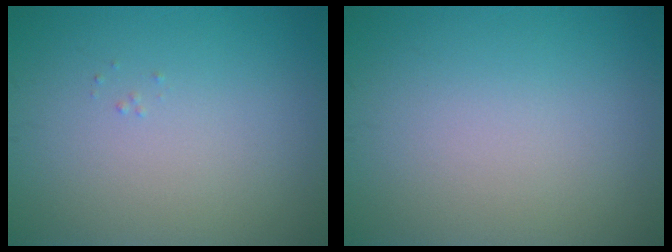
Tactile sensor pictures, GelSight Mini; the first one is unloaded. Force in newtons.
{"total": 0.0}